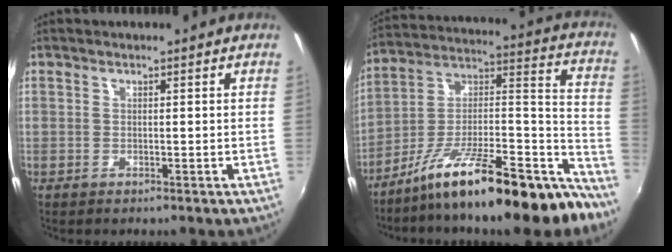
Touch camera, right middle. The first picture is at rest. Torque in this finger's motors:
{"motor_torque": [1.27, -0.87, 0.84, 0.21]}